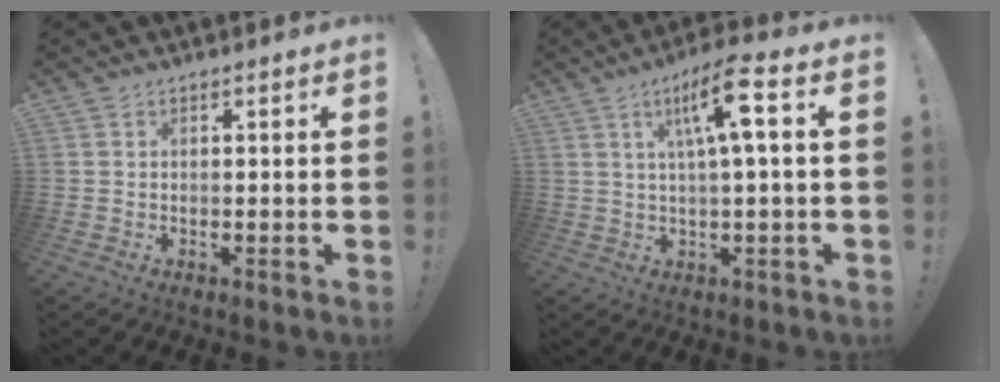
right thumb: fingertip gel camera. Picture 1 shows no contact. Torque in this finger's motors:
{"motor_torque": [1.05, 1.07, 0.15, 0.22, 0.23]}